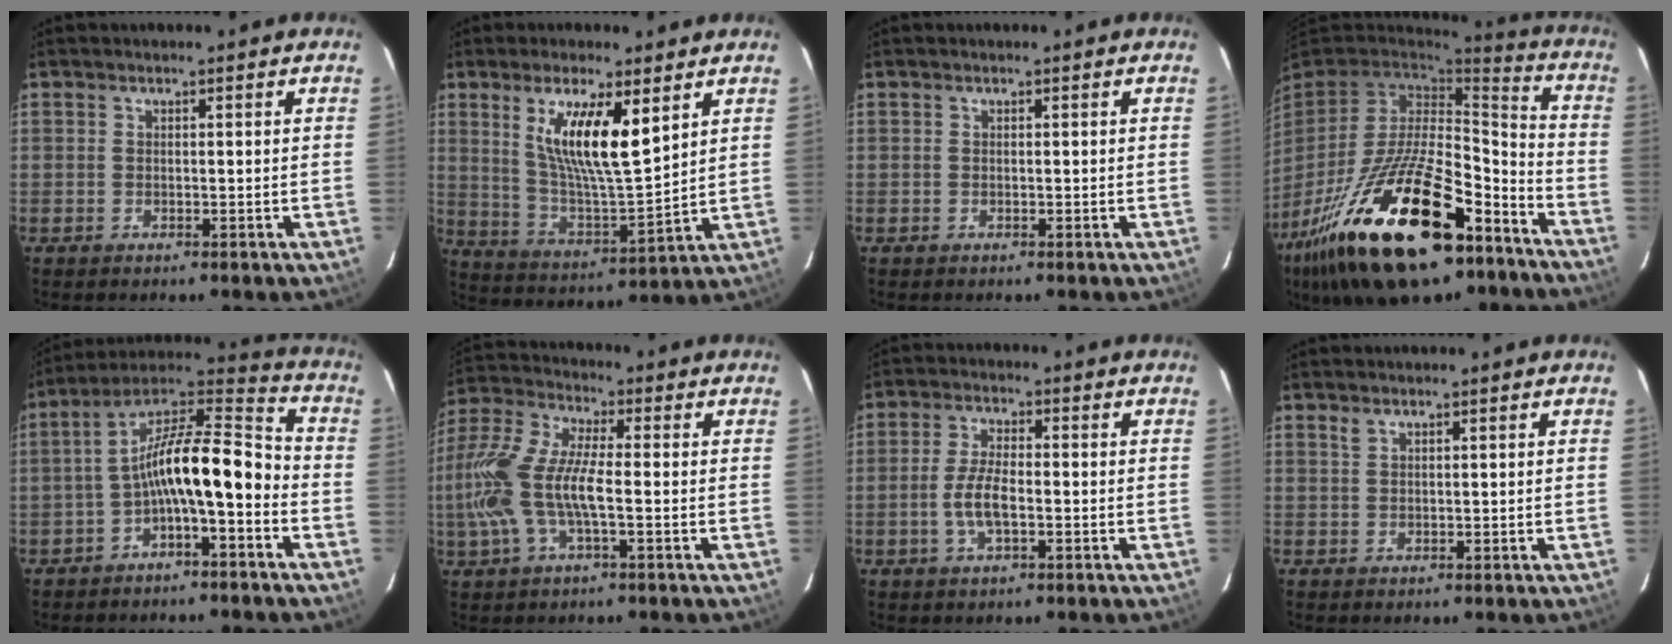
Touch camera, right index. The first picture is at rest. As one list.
[{"total": 13.6, "force": [6.2, 2.8, 11.8], "torque": [-0.215, -0.010, 0.121]}, {"total": 0.0}, {"total": 30.9, "force": [-18.0, 12.3, 21.9], "torque": [-0.420, -0.023, -0.287]}, {"total": 12.9, "force": [-4.7, 3.8, 11.4], "torque": [-0.206, 0.029, -0.083]}, {"total": 14.9, "force": [-2.5, 4.8, 13.9], "torque": [-0.295, 0.001, -0.052]}, {"total": 5.6, "force": [-1.6, 1.9, 5.0], "torque": [-0.106, 0.002, -0.031]}, {"total": 0.8, "force": [0.7, 0.2, 0.4], "torque": [-0.007, 0.001, 0.013]}]